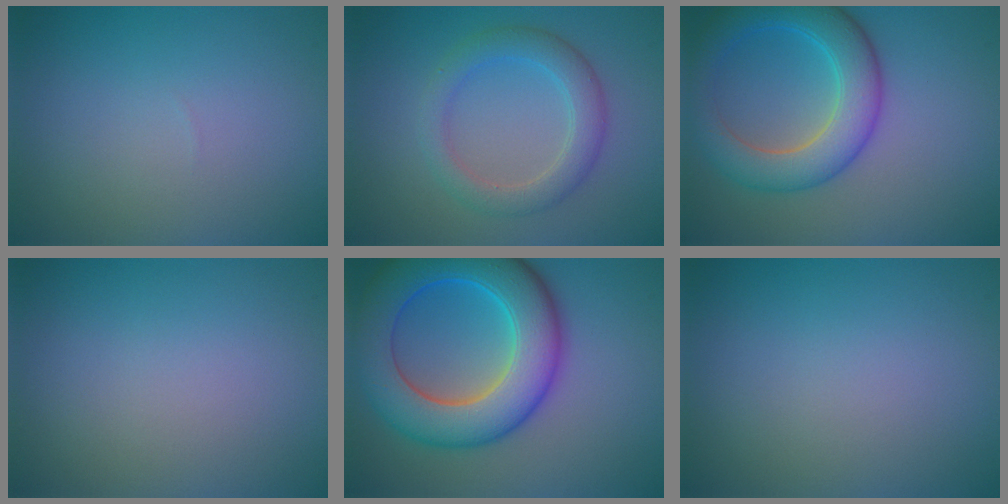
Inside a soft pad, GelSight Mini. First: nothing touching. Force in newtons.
{"total": 3.6, "press": 3.5, "slide": 0.2}
{"total": 6.5, "press": 6.5, "slide": 0.1}
{"total": 0.0}
{"total": 10.5, "press": 10.5, "slide": 0.2}
{"total": 0.0}